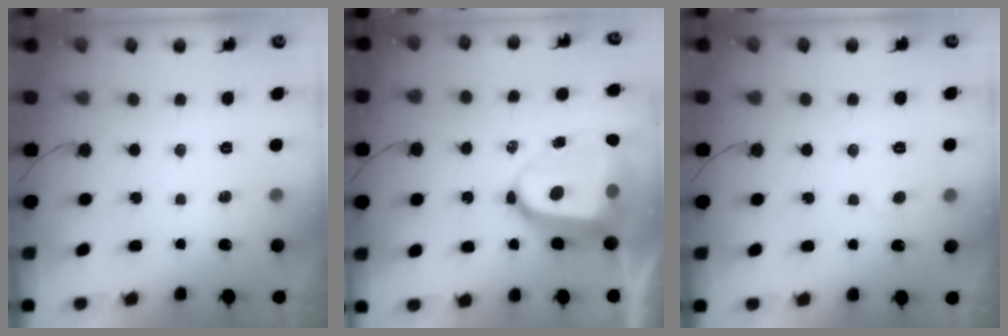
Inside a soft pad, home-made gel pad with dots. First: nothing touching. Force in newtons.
{"total": 12.4, "press": 12.3, "slide": 1.6}
{"total": 3.3, "press": 3.3, "slide": 0.5}